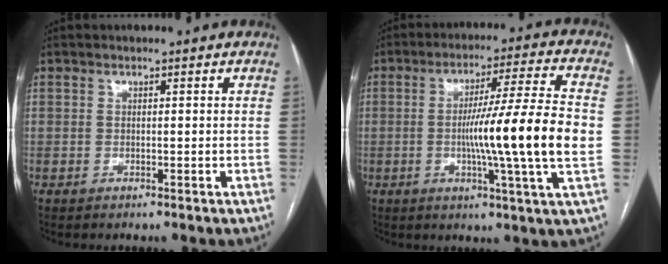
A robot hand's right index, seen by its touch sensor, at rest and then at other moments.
{"total": 16.0, "force": [-1.5, -1.5, 15.8], "torque": [-0.255, -0.008, -0.034]}